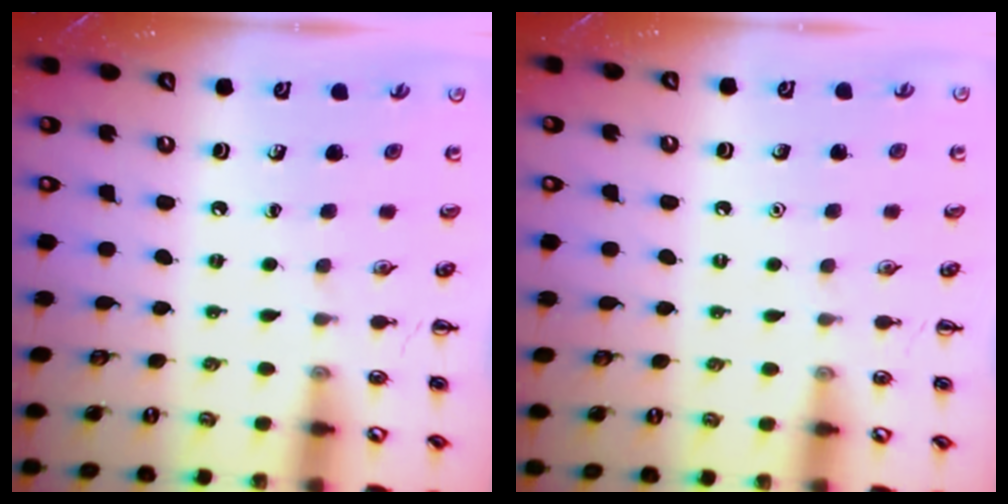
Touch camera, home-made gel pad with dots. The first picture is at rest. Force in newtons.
{"total": 1.6, "press": 1.6, "slide": 0.1}